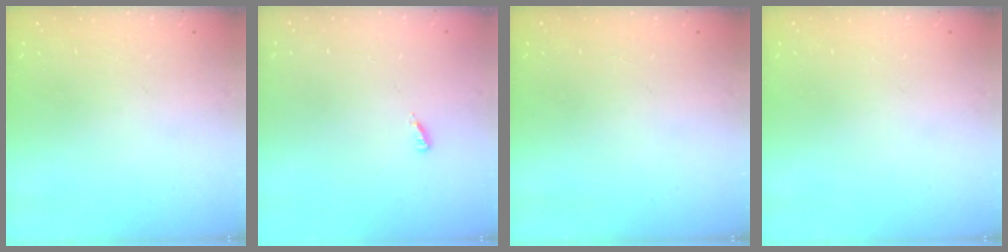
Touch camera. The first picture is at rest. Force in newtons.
{"total": 3.2, "press": 3.2, "slide": 0.5}
{"total": 0.0}
{"total": 0.0}